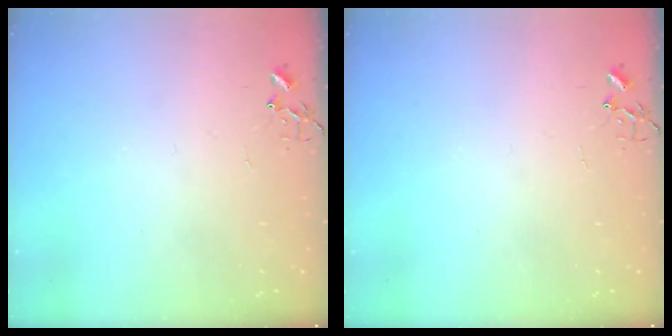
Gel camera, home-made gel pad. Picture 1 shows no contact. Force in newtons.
{"total": 0.0}